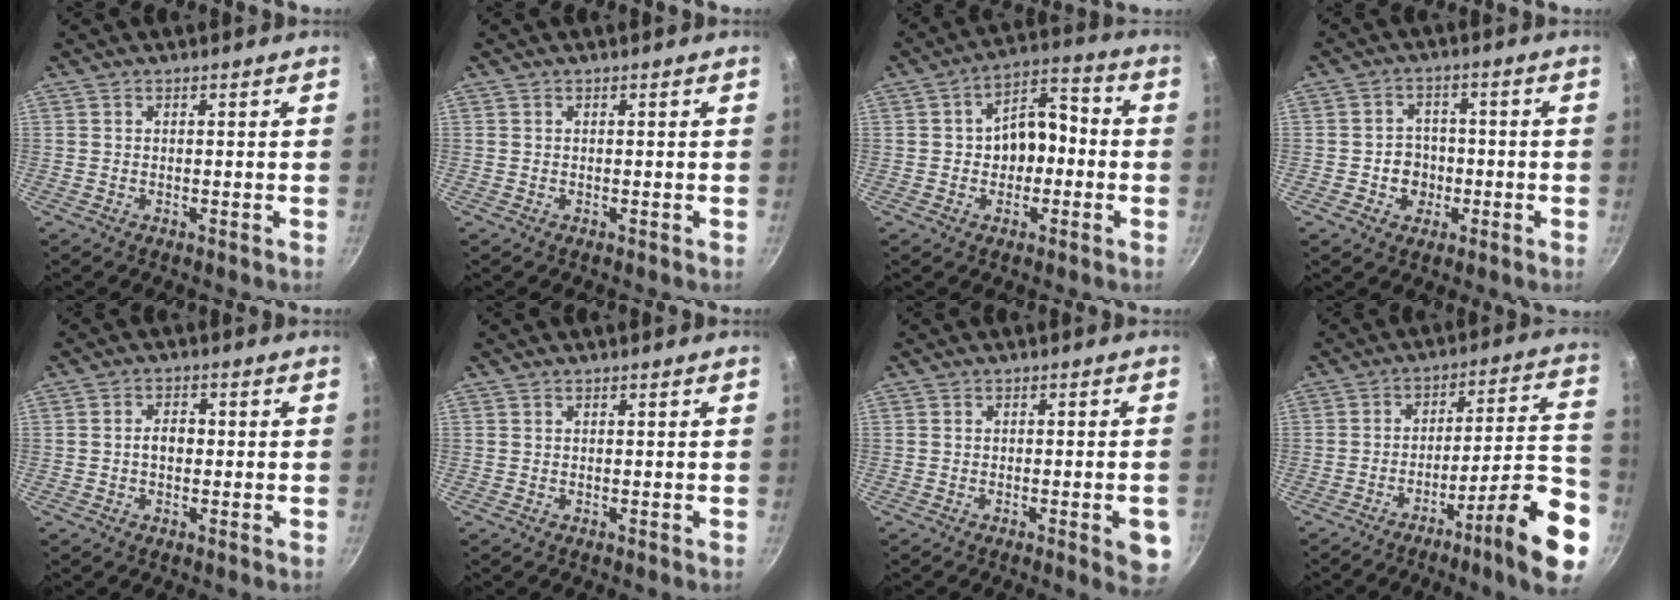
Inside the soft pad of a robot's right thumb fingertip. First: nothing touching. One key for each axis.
{"total": 0.0}
{"total": 10.1, "fx": -0.9, "fy": 7.1, "fz": 7.1, "tx": -0.055, "ty": 0.038, "tz": -0.023}
{"total": 5.5, "fx": -1.6, "fy": 4.8, "fz": 2.0, "tx": 0.000, "ty": 0.015, "tz": -0.028}
{"total": 3.3, "fx": -0.3, "fy": 2.3, "fz": 2.3, "tx": -0.021, "ty": 0.013, "tz": -0.006}
{"total": 0.0}
{"total": 5.4, "fx": -2.0, "fy": 1.4, "fz": 4.9, "tx": -0.045, "ty": 0.005, "tz": -0.024}
{"total": 17.8, "fx": -8.8, "fy": 2.5, "fz": 15.2, "tx": -0.196, "ty": 0.056, "tz": -0.131}